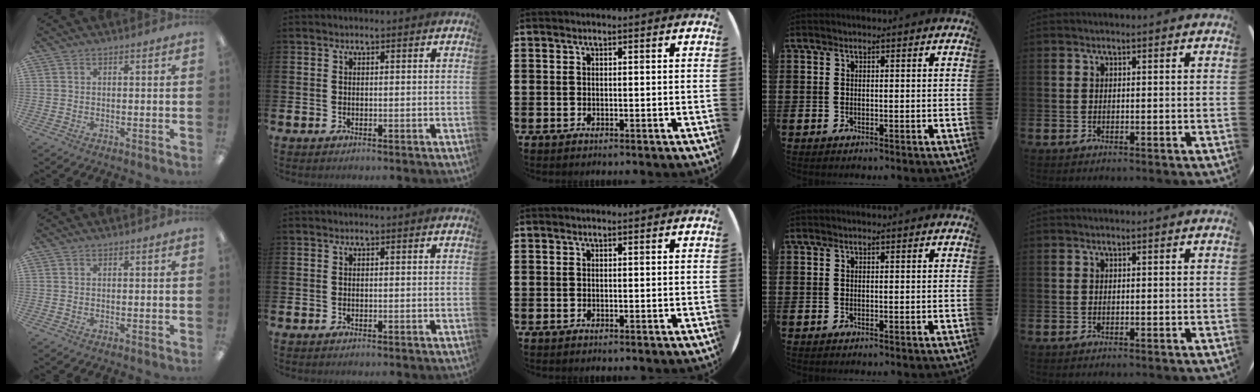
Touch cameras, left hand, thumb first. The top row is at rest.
{}